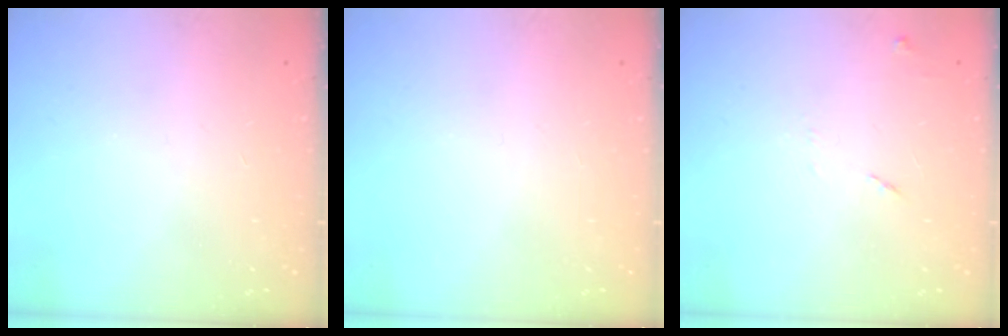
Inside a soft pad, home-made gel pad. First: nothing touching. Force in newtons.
{"total": 0.0}
{"total": 5.7, "press": 5.7, "slide": 0.7}